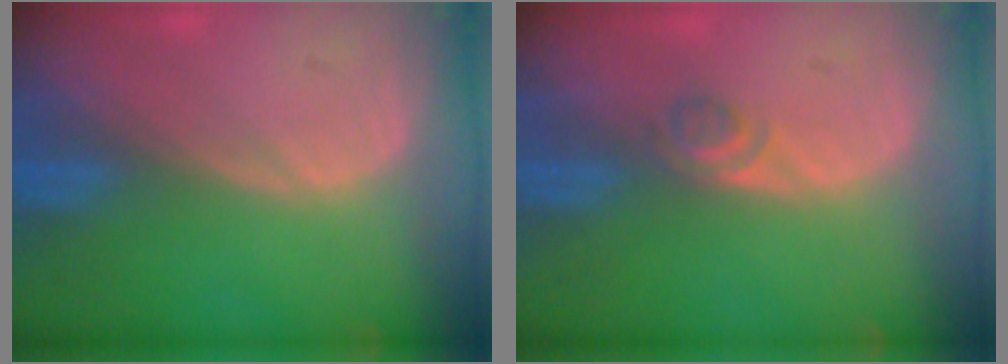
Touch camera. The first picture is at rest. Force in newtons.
{"total": 1.9, "press": 1.7, "slide": 0.8}